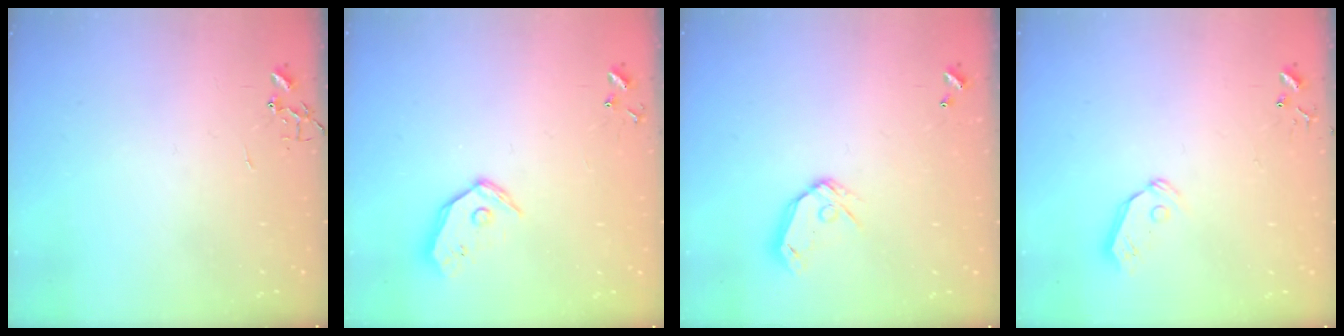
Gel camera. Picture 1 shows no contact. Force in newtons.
{"total": 10.3, "press": 10.2, "slide": 1.6}
{"total": 8.9, "press": 8.8, "slide": 1.2}
{"total": 7.3, "press": 7.2, "slide": 0.8}